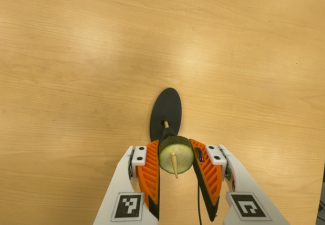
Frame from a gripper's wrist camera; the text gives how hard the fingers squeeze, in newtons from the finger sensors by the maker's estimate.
{"total": 9.0, "left": 8.4, "right": 9.6}